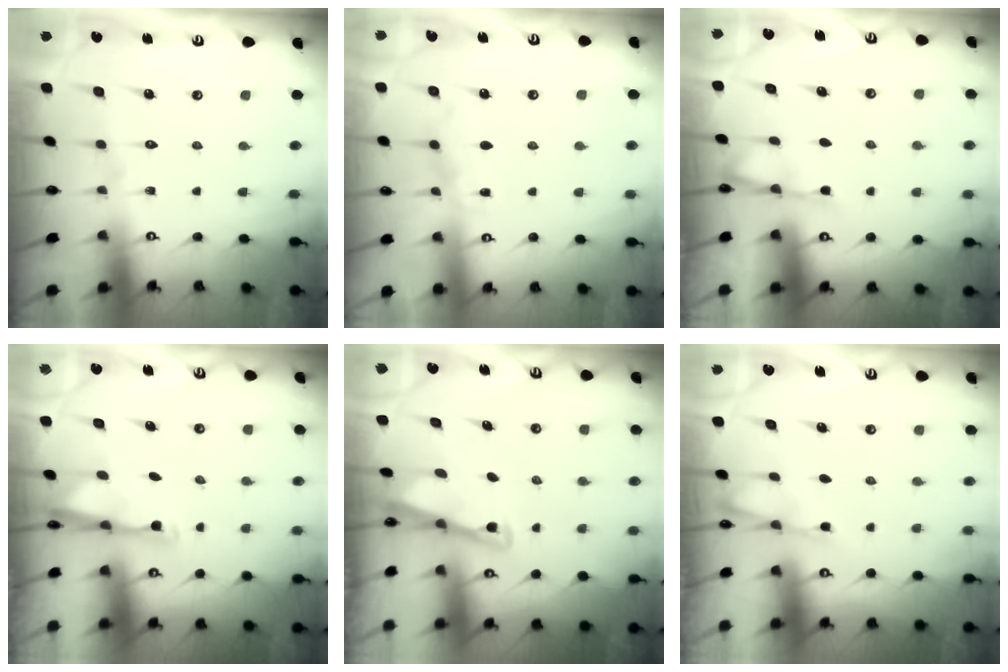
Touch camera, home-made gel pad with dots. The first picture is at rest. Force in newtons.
{"total": 5.0, "press": 5.0, "slide": 0.5}
{"total": 2.4, "press": 2.4, "slide": 0.5}
{"total": 2.9, "press": 2.9, "slide": 0.6}
{"total": 3.0, "press": 3.0, "slide": 0.3}
{"total": 2.4, "press": 2.3, "slide": 0.5}